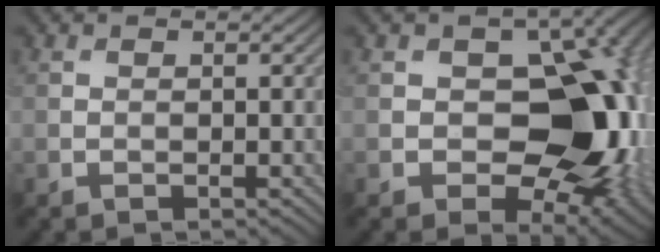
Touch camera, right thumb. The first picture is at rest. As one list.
[{"total": 12.7, "force": [-0.6, 8.7, 9.3], "torque": [-0.115, -0.008, -0.006]}]